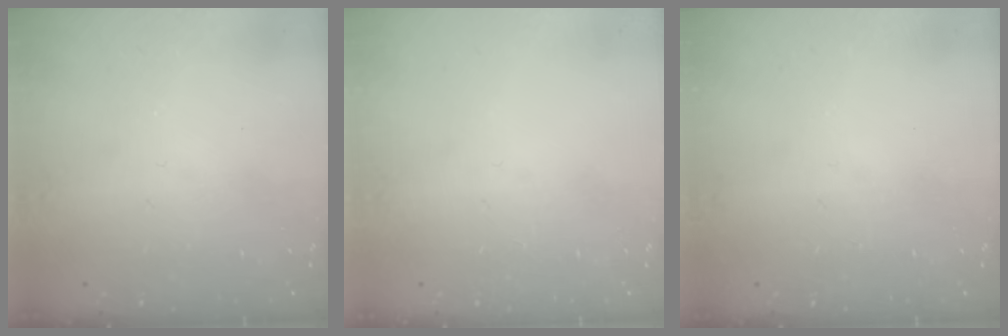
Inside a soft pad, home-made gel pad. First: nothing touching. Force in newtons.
{"total": 0.0}
{"total": 0.0}